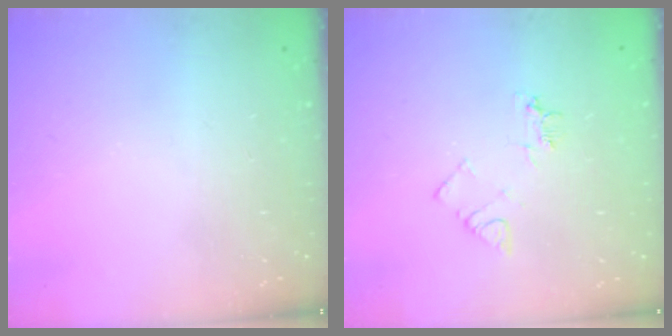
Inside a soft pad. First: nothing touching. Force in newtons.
{"total": 5.6, "press": 5.5, "slide": 0.6}